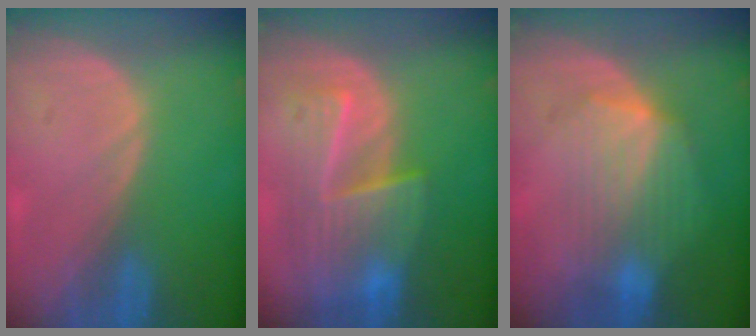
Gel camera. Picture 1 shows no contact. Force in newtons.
{"total": 8.9, "press": 8.1, "slide": 3.7}
{"total": 7.3, "press": 7.1, "slide": 1.4}